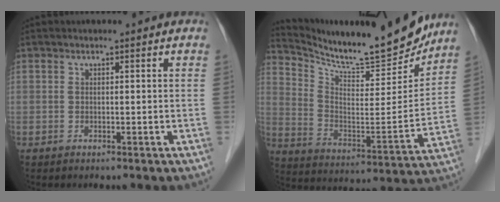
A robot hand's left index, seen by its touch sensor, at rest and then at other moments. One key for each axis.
{"total": 19.8, "fx": 18.2, "fy": 2.2, "fz": 7.6, "tx": -0.140, "ty": -0.047, "tz": 0.281}